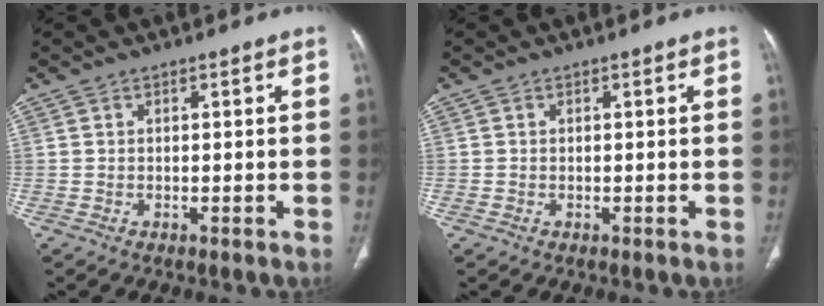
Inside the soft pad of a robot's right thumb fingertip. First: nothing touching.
{"total": 0.0}